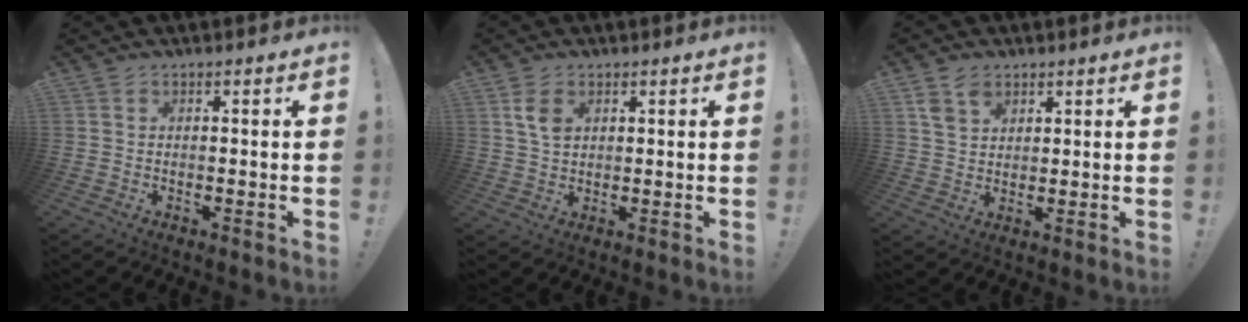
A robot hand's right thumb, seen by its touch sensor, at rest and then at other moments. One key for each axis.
{"total": 5.5, "fx": 2.2, "fy": 3.3, "fz": 3.7, "tx": -0.054, "ty": -0.006, "tz": 0.040}
{"total": 5.6, "fx": 3.5, "fy": 3.8, "fz": 2.3, "tx": -0.039, "ty": -0.011, "tz": 0.066}